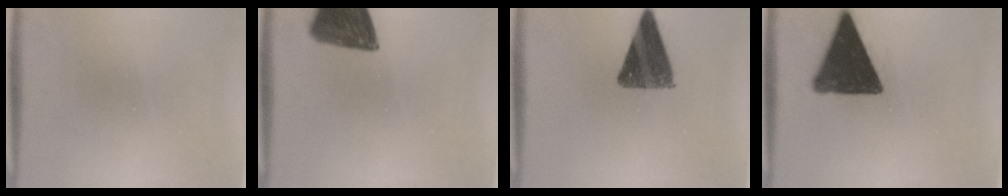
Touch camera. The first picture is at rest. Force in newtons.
{"total": 12.7}
{"total": 10.9}
{"total": 15.2}